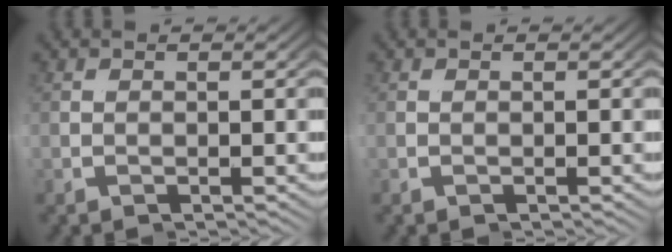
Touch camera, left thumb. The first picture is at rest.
{"total": 0.0}